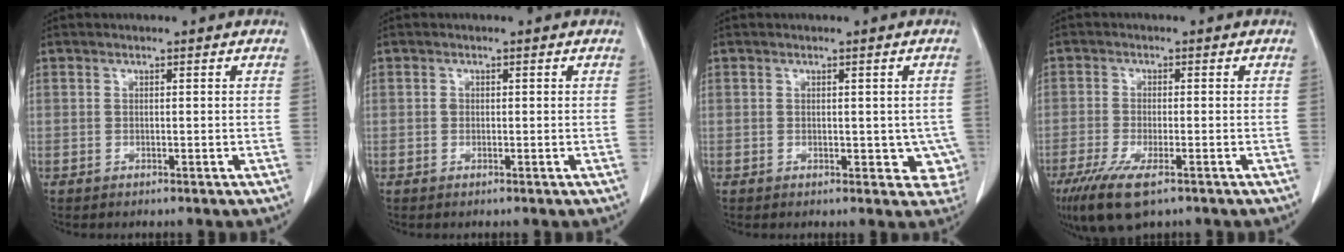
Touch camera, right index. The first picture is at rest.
{"total": 0.6, "force": [0.0, 0.5, 0.2], "torque": [-0.003, 0.002, -0.001]}
{"total": 4.2, "force": [-0.2, 2.8, 3.1], "torque": [-0.011, 0.002, 0.001]}
{"total": 8.7, "force": [-5.2, 2.1, 6.6], "torque": [-0.121, -0.025, -0.088]}